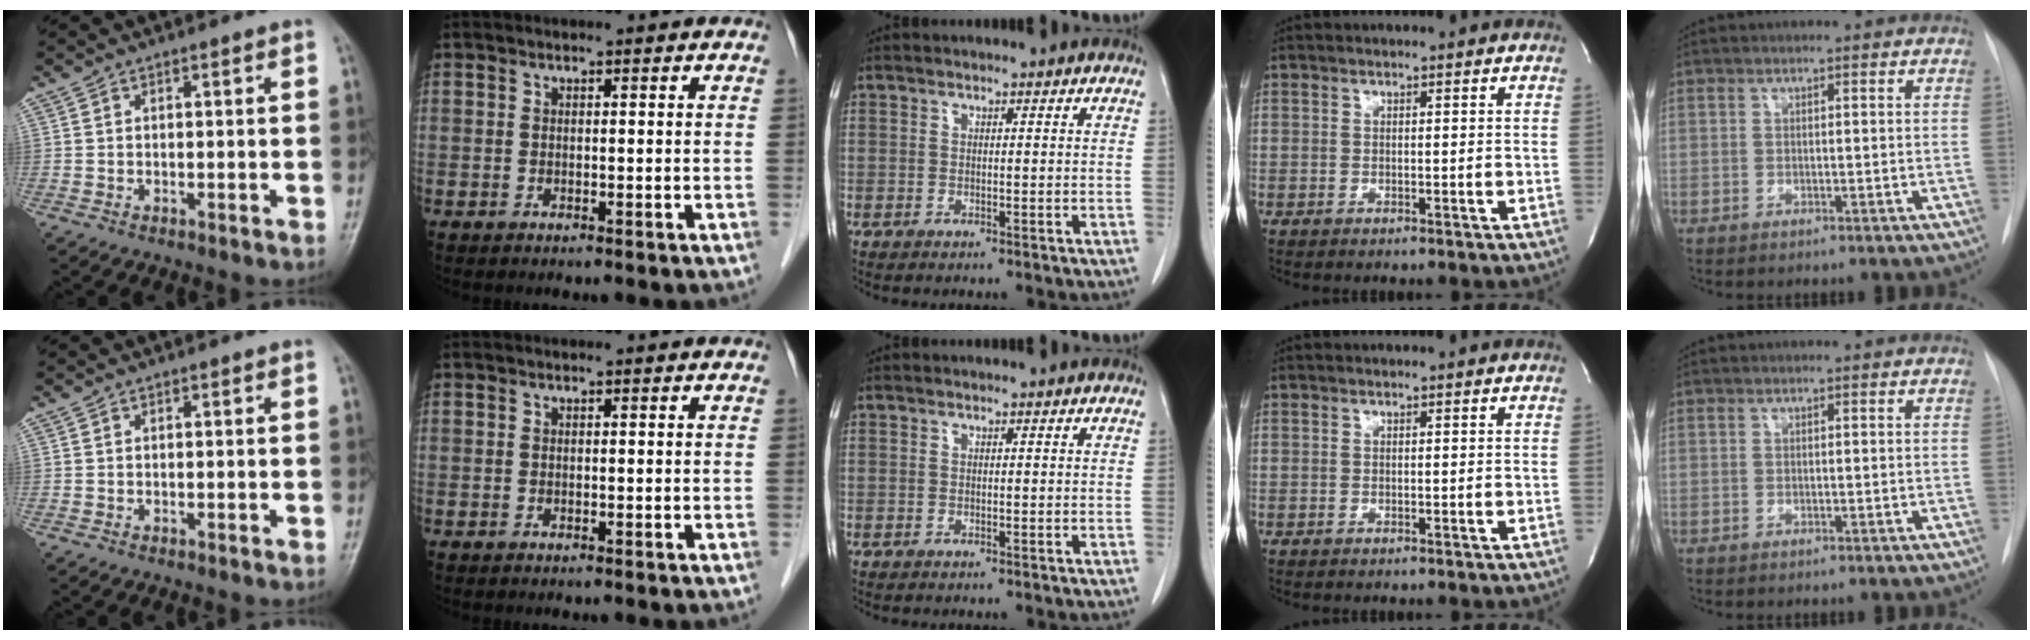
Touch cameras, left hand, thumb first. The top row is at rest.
{}